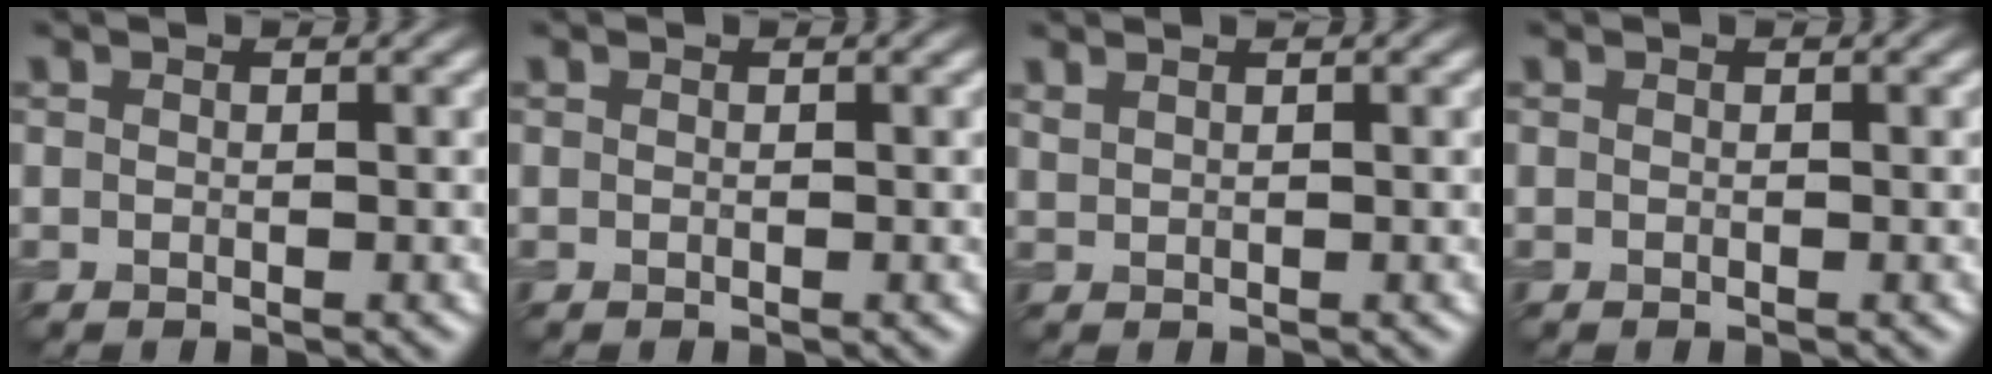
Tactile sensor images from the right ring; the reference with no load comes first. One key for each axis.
{"total": 0.0}
{"total": 0.9, "fx": 0.8, "fy": 0.2, "fz": 0.3, "tx": -0.006, "ty": 0.000, "tz": 0.018}
{"total": 0.0}